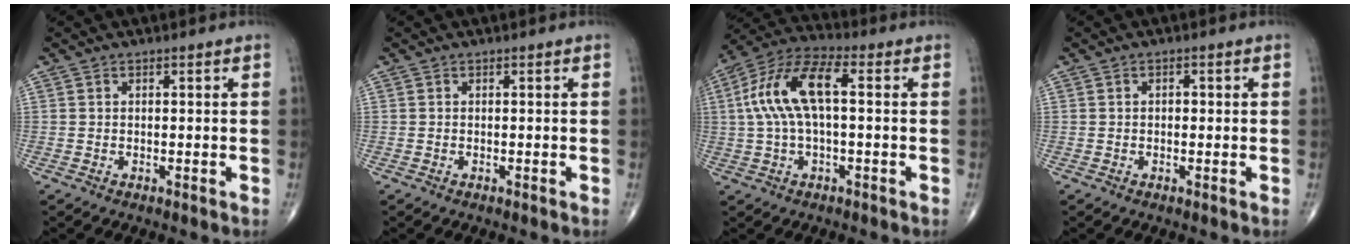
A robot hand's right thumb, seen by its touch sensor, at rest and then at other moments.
{"total": 0.0}
{"total": 13.1, "force": [1.5, 5.5, 11.8], "torque": [-0.253, 0.041, 0.022]}
{"total": 1.1, "force": [0.1, 0.7, 0.8], "torque": [-0.005, 0.002, -0.001]}